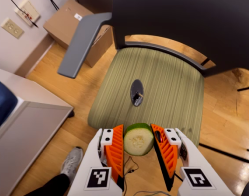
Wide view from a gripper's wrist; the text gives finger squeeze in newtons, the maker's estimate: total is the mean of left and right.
{"total": 10.7, "left": 11.7, "right": 9.6}